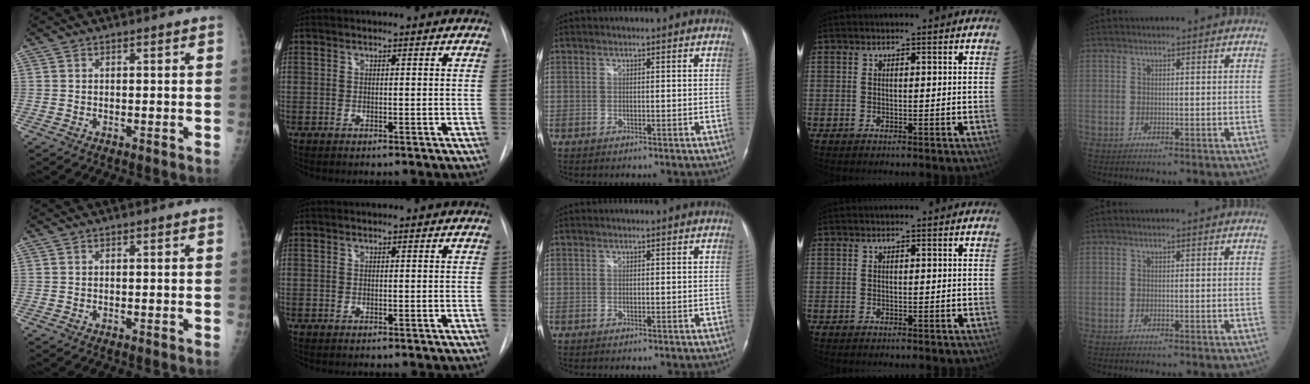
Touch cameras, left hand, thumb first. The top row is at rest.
{}